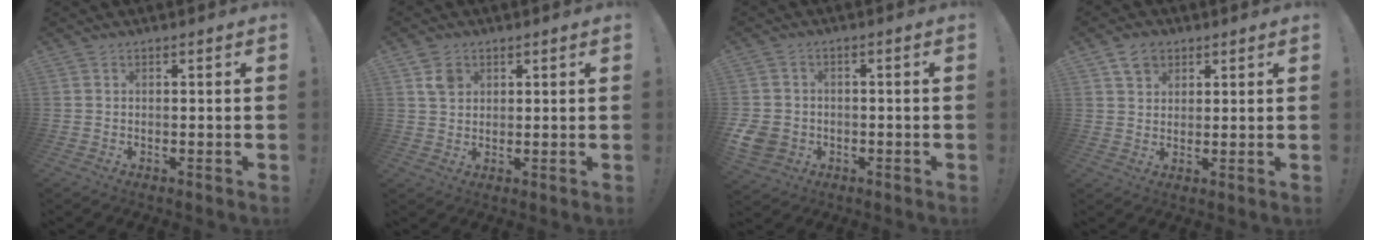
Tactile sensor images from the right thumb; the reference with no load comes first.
{"total": 4.4, "force": [2.2, 3.3, 1.9], "torque": [-0.026, -0.003, 0.040]}
{"total": 5.9, "force": [-1.6, 5.0, 2.7], "torque": [-0.060, 0.005, -0.028]}
{"total": 5.7, "force": [3.4, 4.1, 2.0], "torque": [-0.031, -0.007, 0.064]}